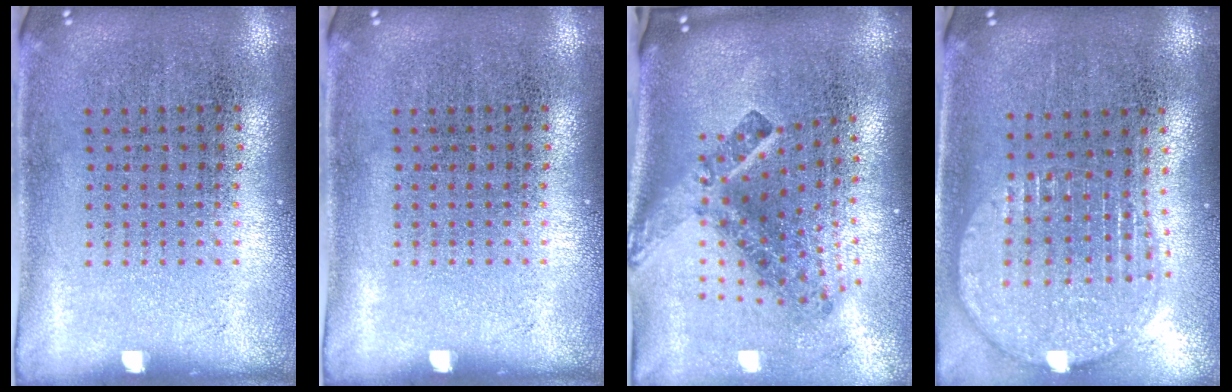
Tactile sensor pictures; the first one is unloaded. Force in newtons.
{"total": 0.0}
{"total": 3.1, "press": 1.8, "slide": 2.5}
{"total": 1.9, "press": 1.6, "slide": 1.0}